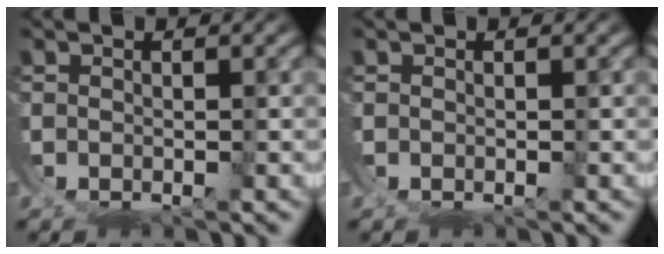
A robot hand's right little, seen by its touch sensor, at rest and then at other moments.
{"total": 0.0}